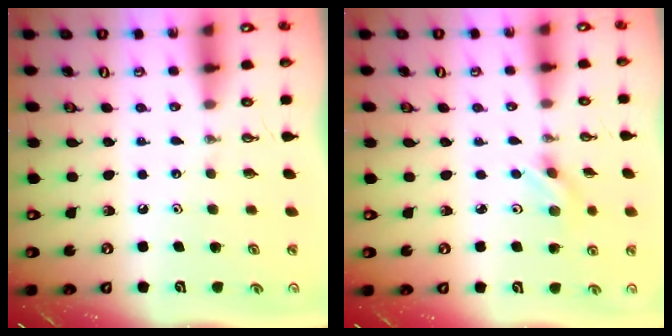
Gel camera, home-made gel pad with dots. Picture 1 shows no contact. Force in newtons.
{"total": 2.2, "press": 2.1, "slide": 0.7}